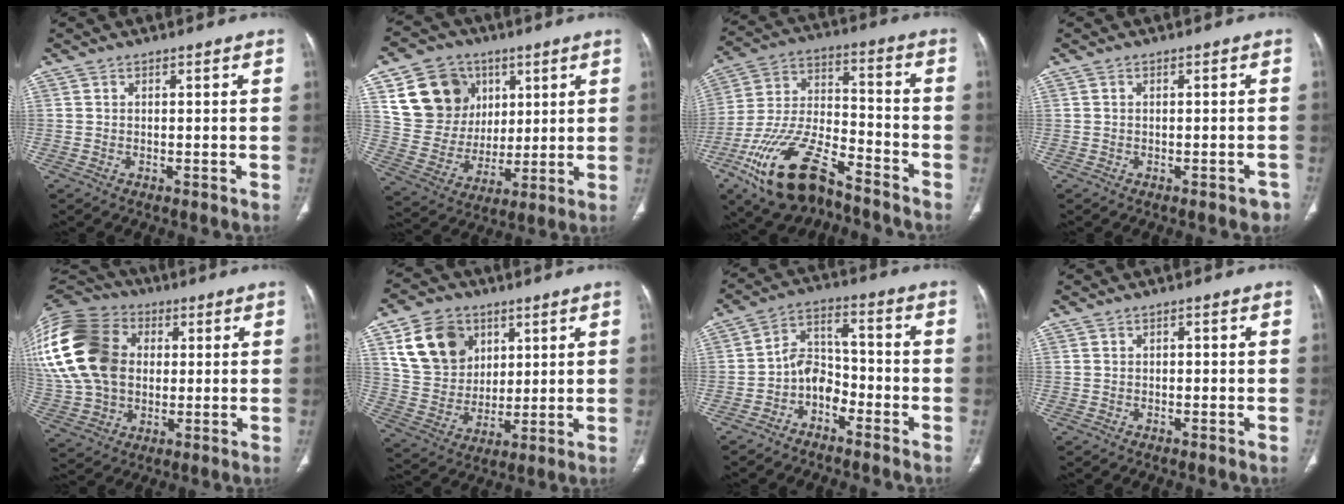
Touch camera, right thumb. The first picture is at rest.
{"total": 16.7, "force": [6.7, 13.8, 6.6], "torque": [-0.084, -0.009, 0.133]}
{"total": 20.1, "force": [-12.7, 8.7, 12.9], "torque": [-0.256, 0.062, -0.227]}
{"total": 3.0, "force": [-2.3, 1.3, 1.5], "torque": [-0.005, 0.010, -0.026]}
{"total": 30.8, "force": [5.1, 22.9, 19.9], "torque": [-0.465, 0.055, 0.108]}
{"total": 15.0, "force": [6.4, 11.7, 6.9], "torque": [-0.098, -0.014, 0.124]}
{"total": 7.0, "force": [-3.8, 4.6, 3.7], "torque": [-0.049, 0.050, -0.078]}
{"total": 0.5, "force": [-0.1, 0.5, 0.2], "torque": [0.000, 0.003, -0.002]}